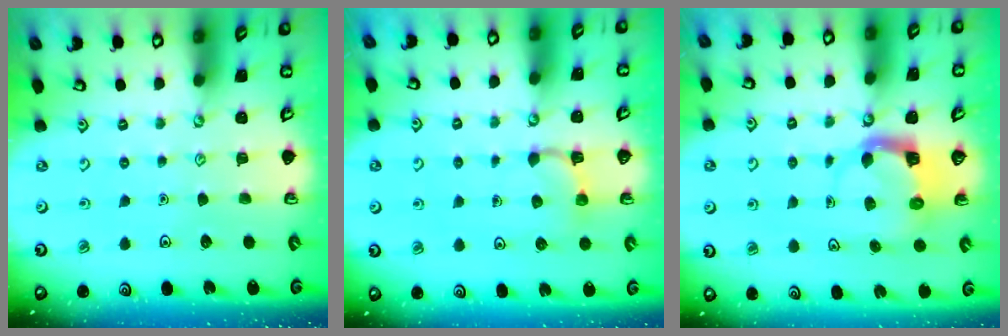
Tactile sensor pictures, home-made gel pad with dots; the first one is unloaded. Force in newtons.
{"total": 3.0, "press": 2.9, "slide": 0.7}
{"total": 3.6, "press": 3.6, "slide": 0.7}